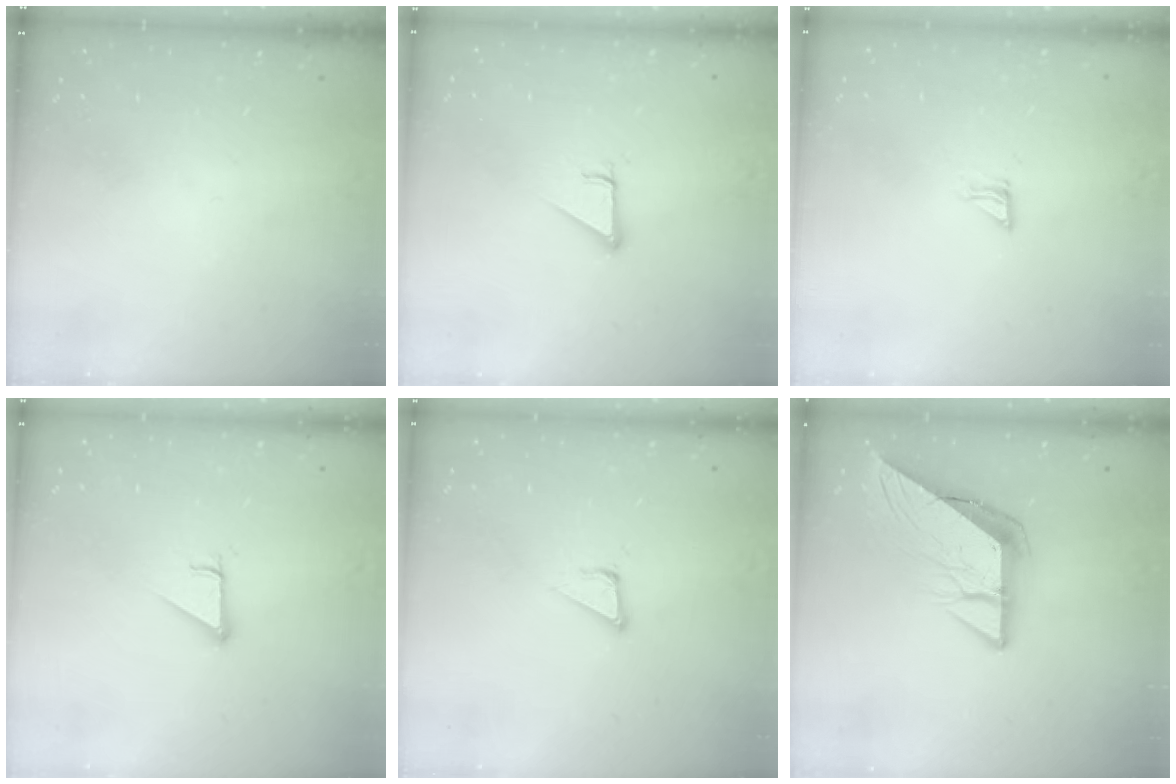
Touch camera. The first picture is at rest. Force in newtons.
{"total": 3.0, "press": 3.0, "slide": 0.1}
{"total": 4.2, "press": 4.2, "slide": 0.2}
{"total": 2.8, "press": 2.8, "slide": 0.0}
{"total": 3.8, "press": 3.8, "slide": 0.2}
{"total": 11.6, "press": 11.5, "slide": 1.4}